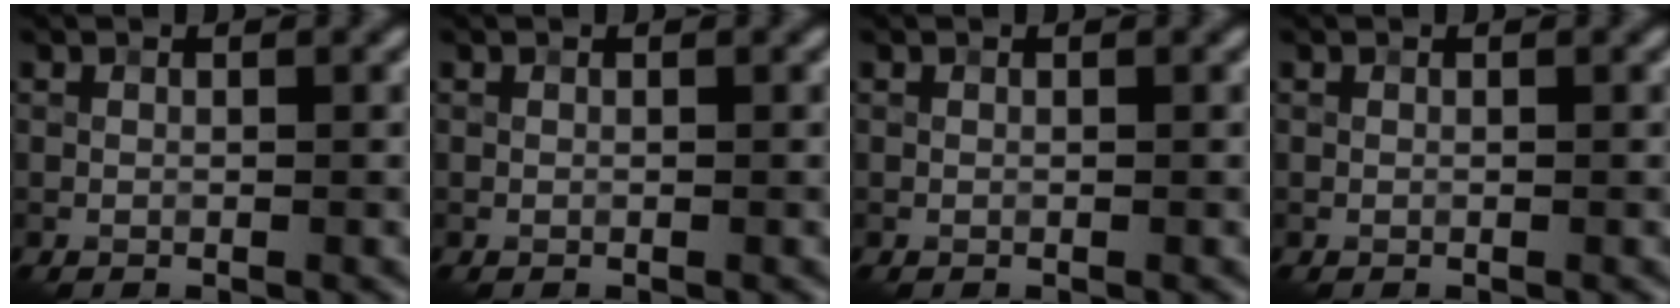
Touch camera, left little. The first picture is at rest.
{"total": 0.0}
{"total": 0.0}
{"total": 0.0}